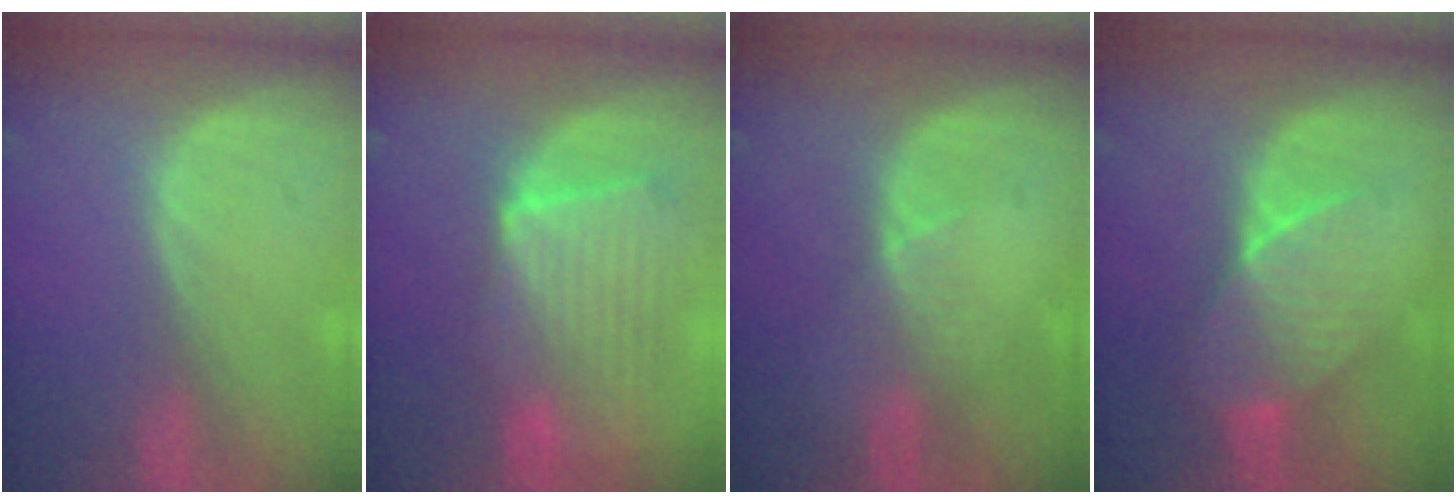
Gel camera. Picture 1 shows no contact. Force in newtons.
{"total": 10.3, "press": 9.1, "slide": 4.9}
{"total": 2.6, "press": 2.2, "slide": 1.4}
{"total": 7.5, "press": 7.0, "slide": 2.7}